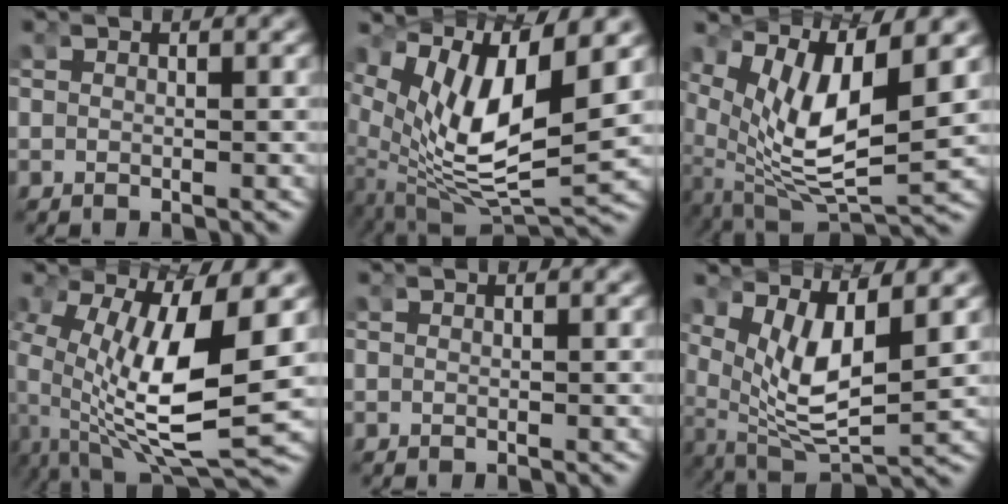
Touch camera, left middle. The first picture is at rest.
{"total": 12.4, "force": [1.1, 7.8, 9.6], "torque": [-0.194, -0.029, 0.034]}
{"total": 10.6, "force": [0.5, 6.5, 8.4], "torque": [-0.174, -0.042, 0.033]}
{"total": 13.8, "force": [-0.8, 6.6, 12.0], "torque": [-0.226, -0.041, 0.010]}
{"total": 0.0}
{"total": 9.4, "force": [1.4, 5.6, 7.4], "torque": [-0.156, -0.031, 0.041]}